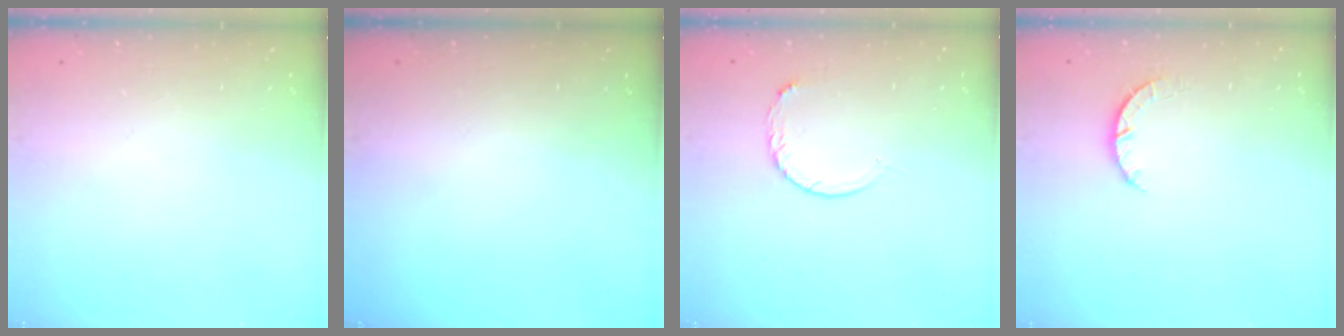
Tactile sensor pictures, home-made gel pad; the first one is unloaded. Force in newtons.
{"total": 0.0}
{"total": 5.7, "press": 5.7, "slide": 0.6}
{"total": 3.2, "press": 3.2, "slide": 0.4}